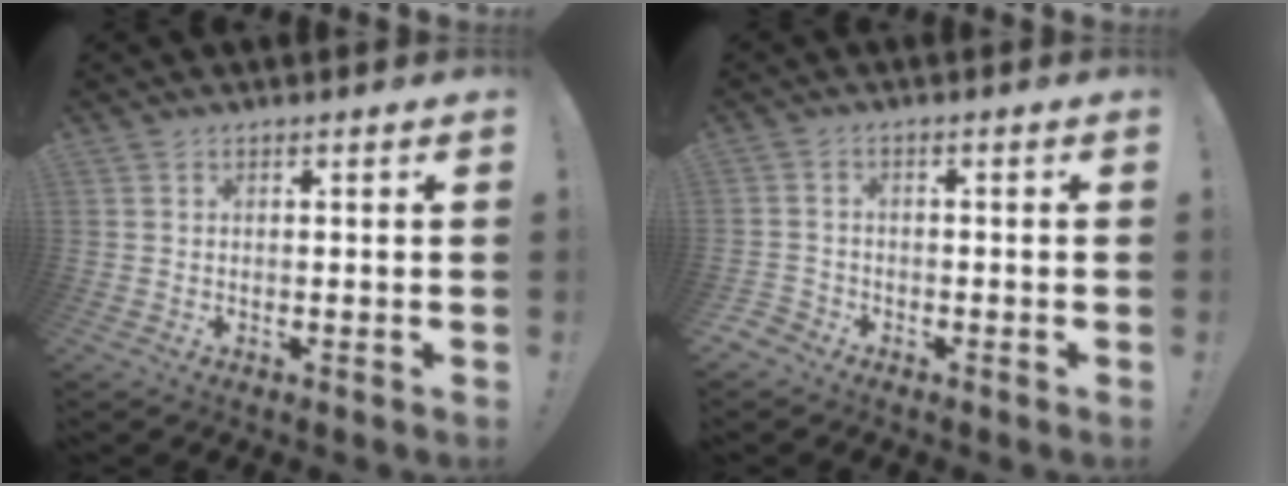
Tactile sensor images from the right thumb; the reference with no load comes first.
{"total": 2.5, "force": [-1.8, 1.6, 0.5], "torque": [-0.011, 0.004, -0.036]}